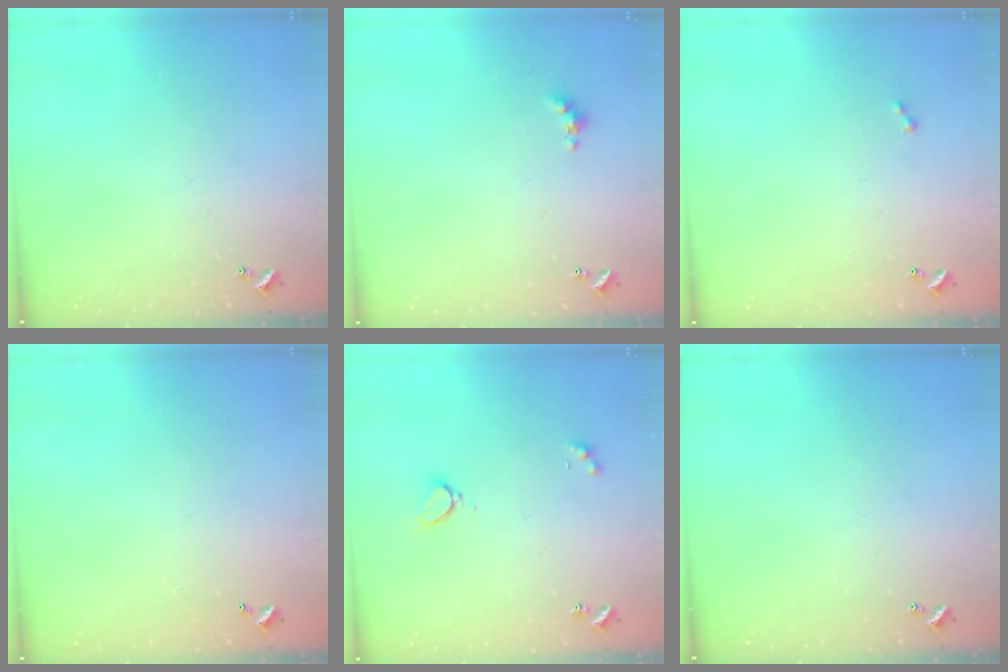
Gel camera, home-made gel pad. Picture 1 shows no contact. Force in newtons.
{"total": 1.9, "press": 1.8, "slide": 0.6}
{"total": 0.7, "press": 0.6, "slide": 0.4}
{"total": 2.8, "press": 2.8, "slide": 0.1}
{"total": 2.3, "press": 2.3, "slide": 0.3}
{"total": 0.0}